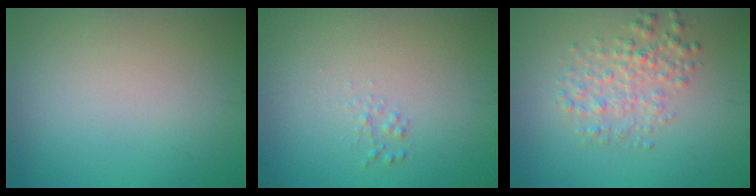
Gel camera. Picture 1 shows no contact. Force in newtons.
{"total": 0.7, "press": 0.7, "slide": 0.0}
{"total": 2.9, "press": 2.9, "slide": 0.1}